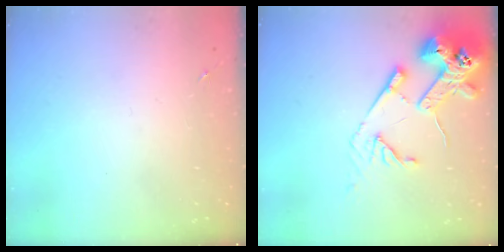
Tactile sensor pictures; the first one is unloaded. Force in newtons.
{"total": 16.6, "press": 16.5, "slide": 2.0}